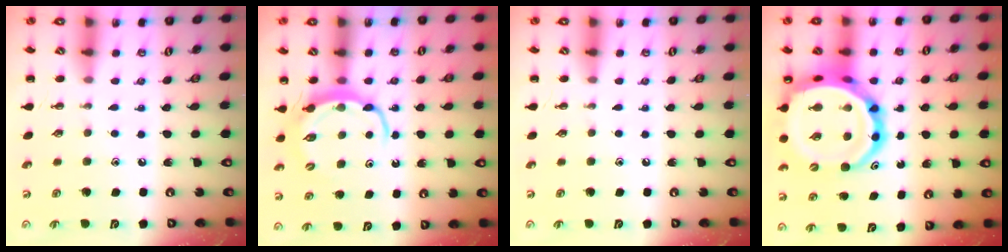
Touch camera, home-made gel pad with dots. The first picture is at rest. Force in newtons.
{"total": 6.2, "press": 6.2, "slide": 0.5}
{"total": 0.0}
{"total": 19.8, "press": 19.1, "slide": 5.2}